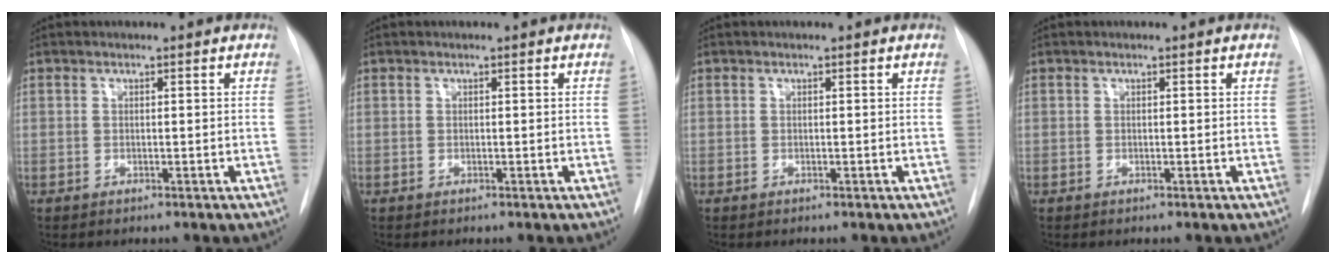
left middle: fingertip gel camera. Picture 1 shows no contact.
{"total": 0.0}
{"total": 0.0}
{"total": 0.0}